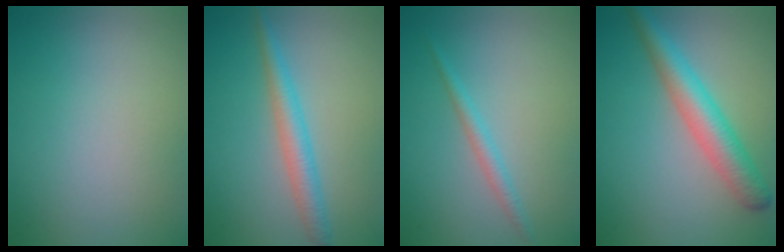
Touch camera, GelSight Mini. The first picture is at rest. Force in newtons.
{"total": 2.9, "press": 2.9, "slide": 0.1}
{"total": 1.5, "press": 1.5, "slide": 0.1}
{"total": 4.5, "press": 4.5, "slide": 0.2}